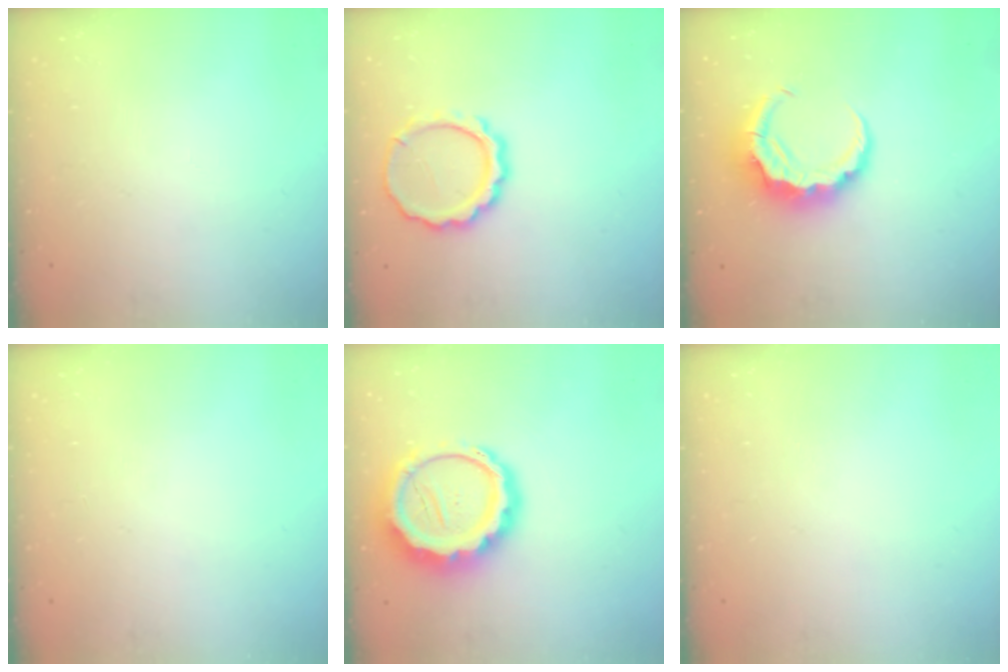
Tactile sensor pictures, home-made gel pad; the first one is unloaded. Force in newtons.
{"total": 11.2, "press": 11.1, "slide": 1.5}
{"total": 8.1, "press": 8.0, "slide": 1.3}
{"total": 0.0}
{"total": 15.2, "press": 14.8, "slide": 3.4}
{"total": 0.0}